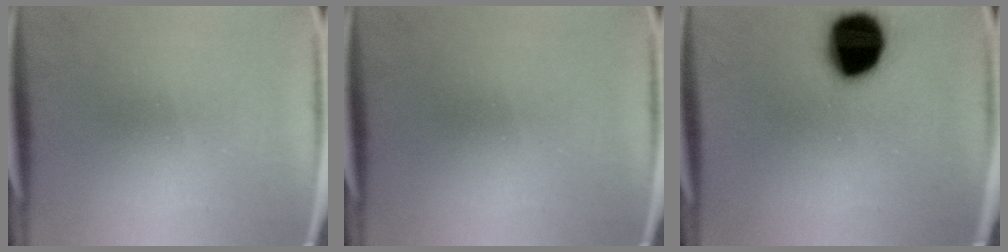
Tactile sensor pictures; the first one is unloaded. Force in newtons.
{"total": 0.0}
{"total": 18.0}